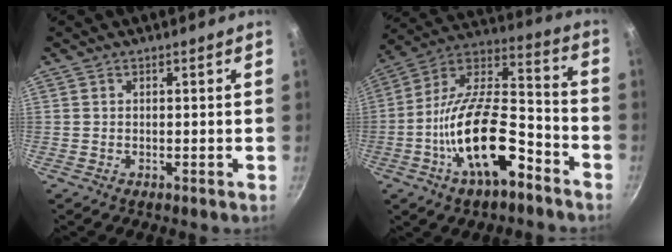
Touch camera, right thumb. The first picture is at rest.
{"total": 20.8, "force": [-9.1, 9.1, 16.3], "torque": [-0.268, 0.062, -0.172]}